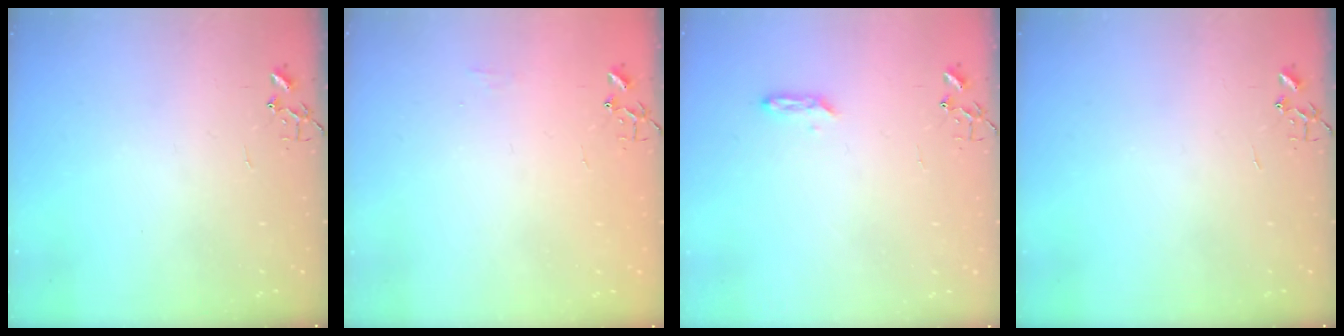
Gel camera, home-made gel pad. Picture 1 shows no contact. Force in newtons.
{"total": 5.1, "press": 5.1, "slide": 0.7}
{"total": 4.1, "press": 4.0, "slide": 0.6}
{"total": 0.0}